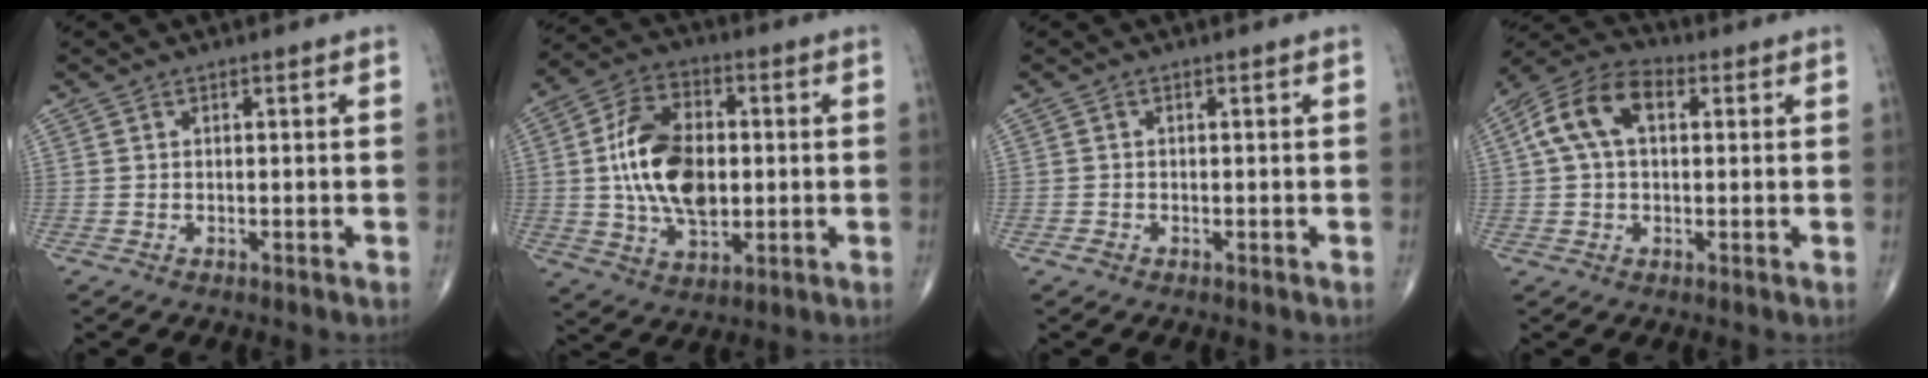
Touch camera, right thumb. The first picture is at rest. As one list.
[{"total": 16.2, "force": [0.4, 9.8, 12.8], "torque": [-0.215, 0.010, 0.008]}, {"total": 0.8, "force": [-0.4, 0.5, 0.3], "torque": [-0.005, 0.000, -0.011]}, {"total": 10.8, "force": [2.3, 6.5, 8.3], "torque": [-0.163, 0.032, 0.034]}]